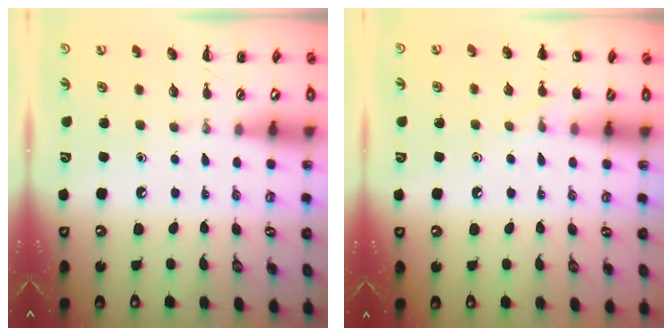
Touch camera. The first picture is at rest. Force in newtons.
{"total": 5.5, "press": 5.2, "slide": 1.9}